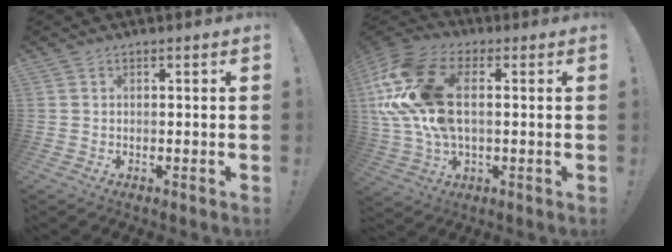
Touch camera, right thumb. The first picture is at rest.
{"total": 20.4, "force": [3.0, 12.4, 16.0], "torque": [-0.312, 0.004, 0.058]}